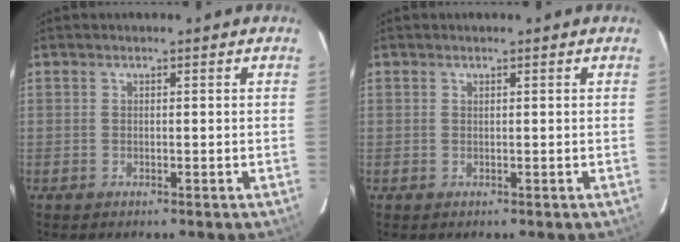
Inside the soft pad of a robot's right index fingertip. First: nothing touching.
{"total": 0.0}